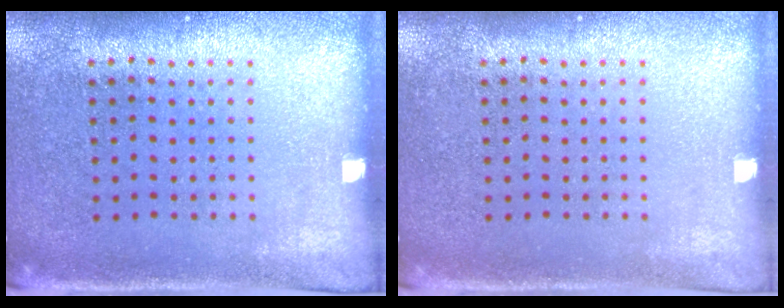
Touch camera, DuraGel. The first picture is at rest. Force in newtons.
{"total": 0.0}